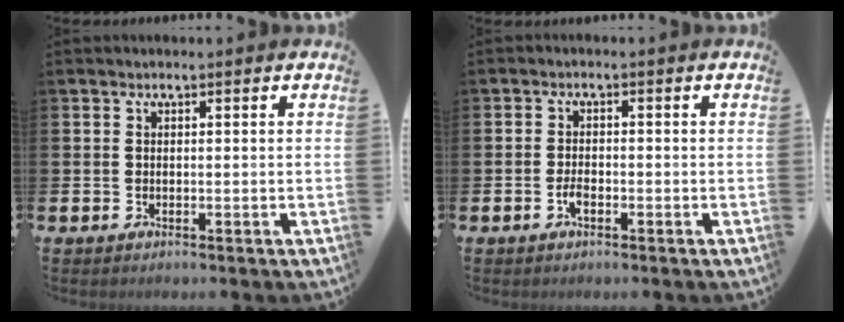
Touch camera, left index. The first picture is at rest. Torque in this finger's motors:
{"motor_torque": [0.37, 0.31, 0.04, 0.07]}